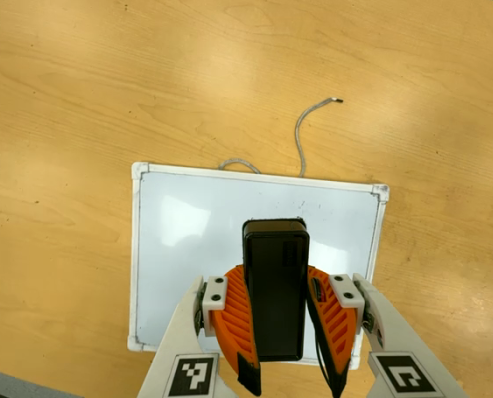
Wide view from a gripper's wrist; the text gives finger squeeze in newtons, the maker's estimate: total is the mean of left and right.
{"total": 6.7, "left": 5.8, "right": 7.5}